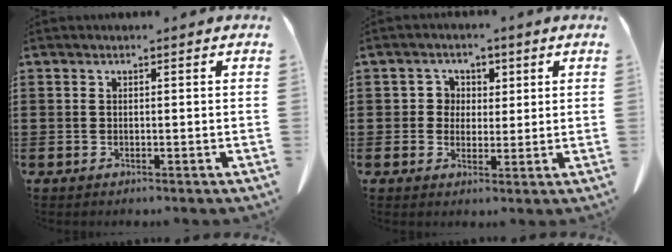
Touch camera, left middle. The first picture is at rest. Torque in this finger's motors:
{"motor_torque": [0.85, 1.08, 0.03, -0.01]}